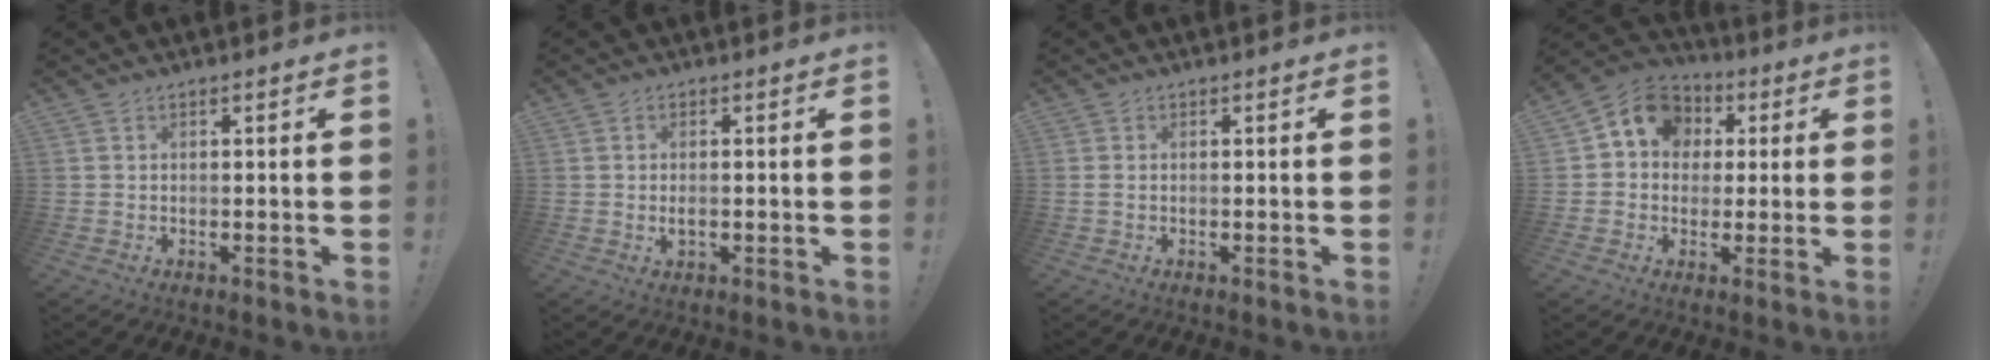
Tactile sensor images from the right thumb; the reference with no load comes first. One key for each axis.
{"total": 2.0, "fx": -0.2, "fy": 1.0, "fz": 1.7, "tx": -0.029, "ty": 0.003, "tz": -0.003}
{"total": 0.8, "fx": 0.4, "fy": 0.3, "fz": 0.6, "tx": -0.005, "ty": -0.001, "tz": 0.006}
{"total": 10.6, "fx": 2.3, "fy": 9.2, "fz": 4.7, "tx": -0.055, "ty": -0.003, "tz": 0.047}